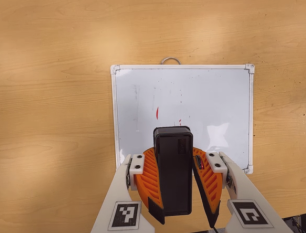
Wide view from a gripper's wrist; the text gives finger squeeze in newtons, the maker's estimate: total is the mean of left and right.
{"total": 9.9, "left": 10.1, "right": 9.8}